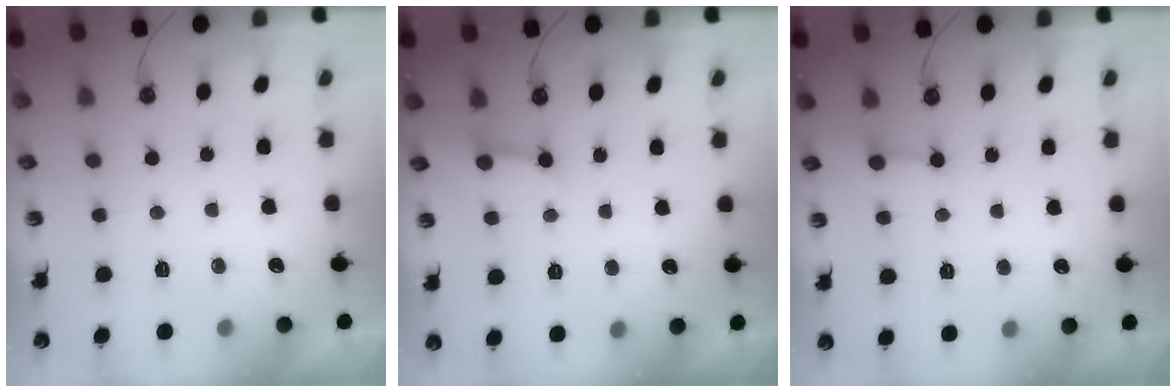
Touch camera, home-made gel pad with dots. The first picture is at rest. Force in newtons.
{"total": 2.7, "press": 2.7, "slide": 0.2}
{"total": 2.6, "press": 2.6, "slide": 0.1}